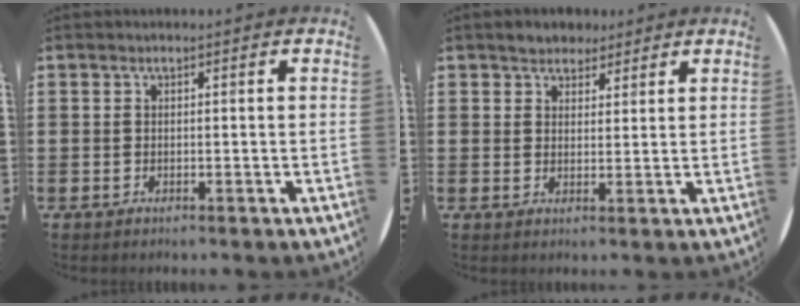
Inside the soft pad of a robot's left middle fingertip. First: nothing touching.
{"total": 2.9, "force": [2.6, 1.4, 0.0], "torque": [0.002, 0.004, 0.047]}